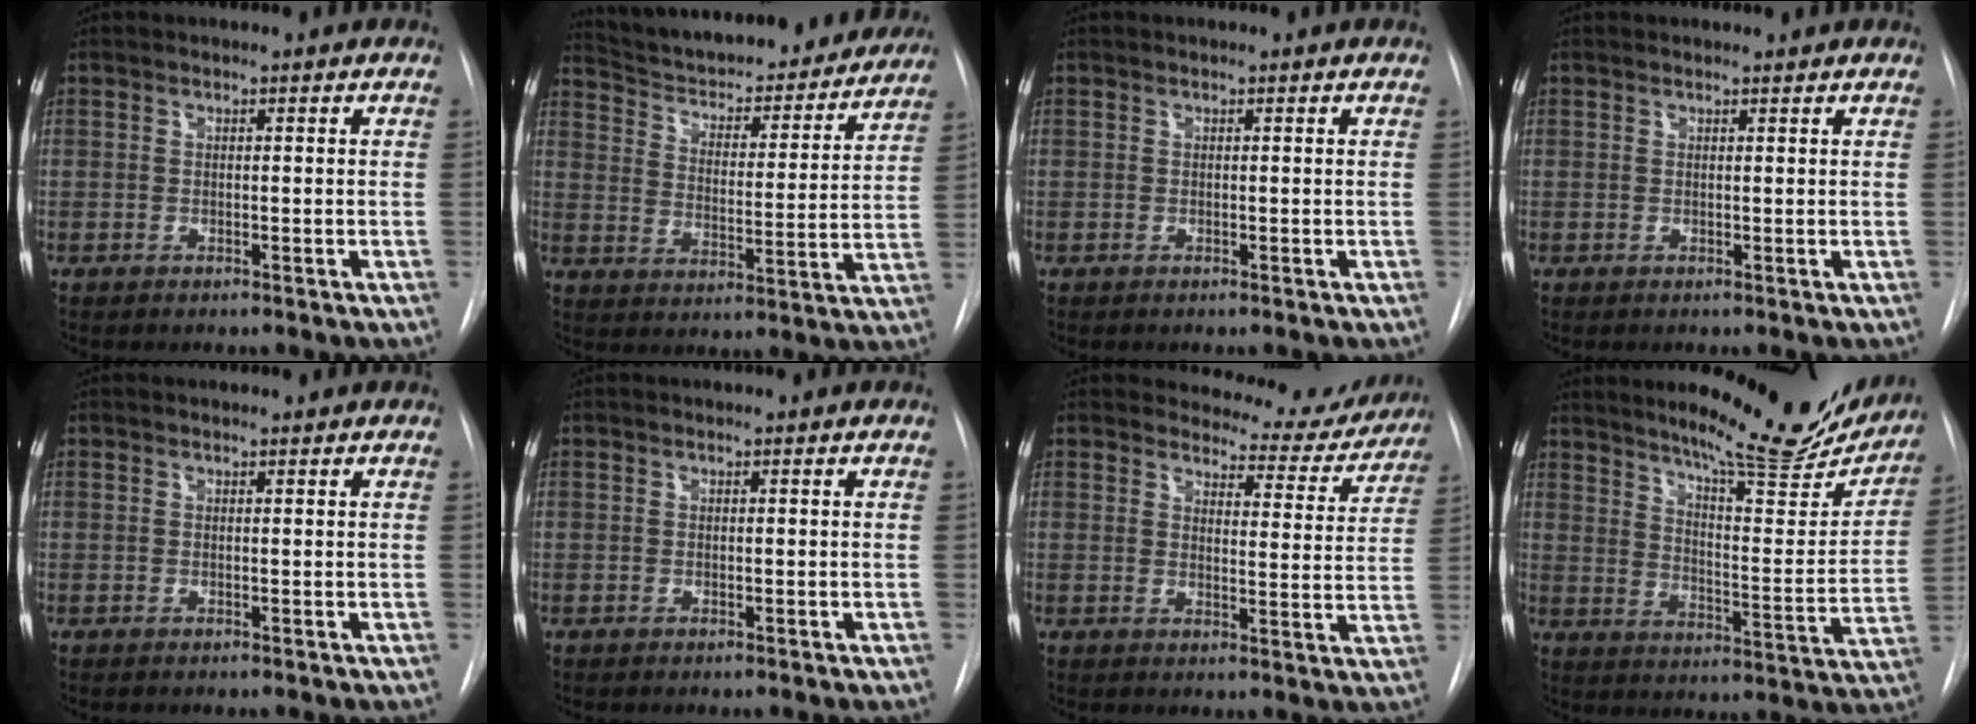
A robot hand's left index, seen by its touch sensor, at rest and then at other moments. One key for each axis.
{"total": 24.8, "fx": 22.6, "fy": 5.7, "fz": 8.5, "tx": -0.133, "ty": -0.032, "tz": 0.302}
{"total": 0.0}
{"total": 0.8, "fx": 0.8, "fy": 0.1, "fz": 0.1, "tx": -0.006, "ty": 0.004, "tz": 0.009}
{"total": 0.0}
{"total": 0.7, "fx": -0.7, "fy": -0.1, "fz": -0.1, "tx": 0.000, "ty": -0.007, "tz": -0.011}
{"total": 9.8, "fx": 9.4, "fy": 2.8, "fz": 0.2, "tx": 0.019, "ty": -0.041, "tz": 0.091}
{"total": 19.5, "fx": 16.9, "fy": 2.6, "fz": 9.3, "tx": -0.129, "ty": -0.060, "tz": 0.220}